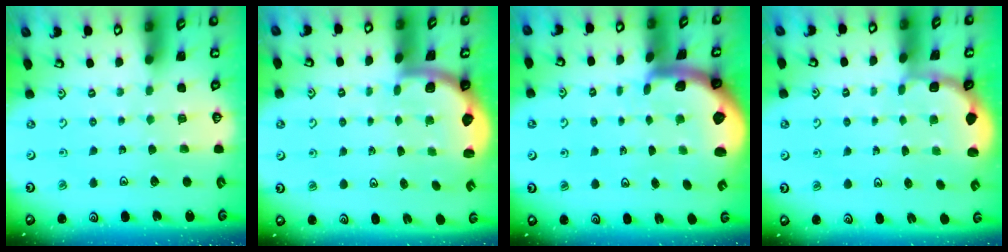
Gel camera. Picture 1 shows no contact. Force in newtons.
{"total": 2.1, "press": 2.0, "slide": 0.5}
{"total": 2.4, "press": 2.3, "slide": 0.5}
{"total": 2.0, "press": 1.8, "slide": 0.7}